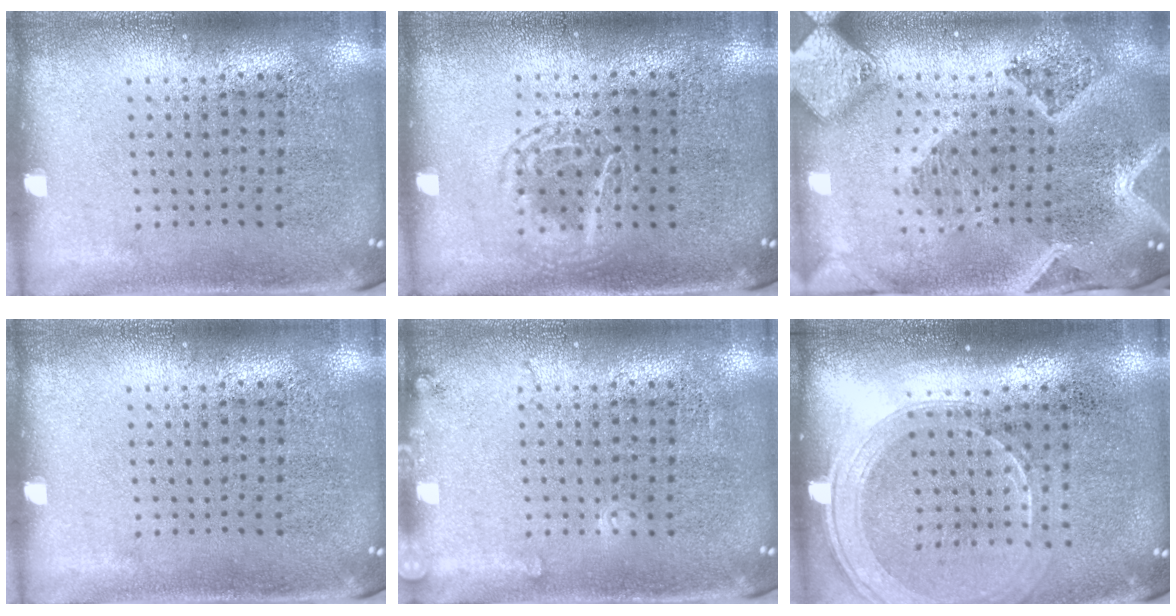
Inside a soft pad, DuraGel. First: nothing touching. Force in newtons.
{"total": 1.2, "press": 1.2, "slide": 0.1}
{"total": 3.5, "press": 2.8, "slide": 2.0}
{"total": 0.0}
{"total": 1.2, "press": 1.2, "slide": 0.1}
{"total": 1.8, "press": 1.6, "slide": 0.8}